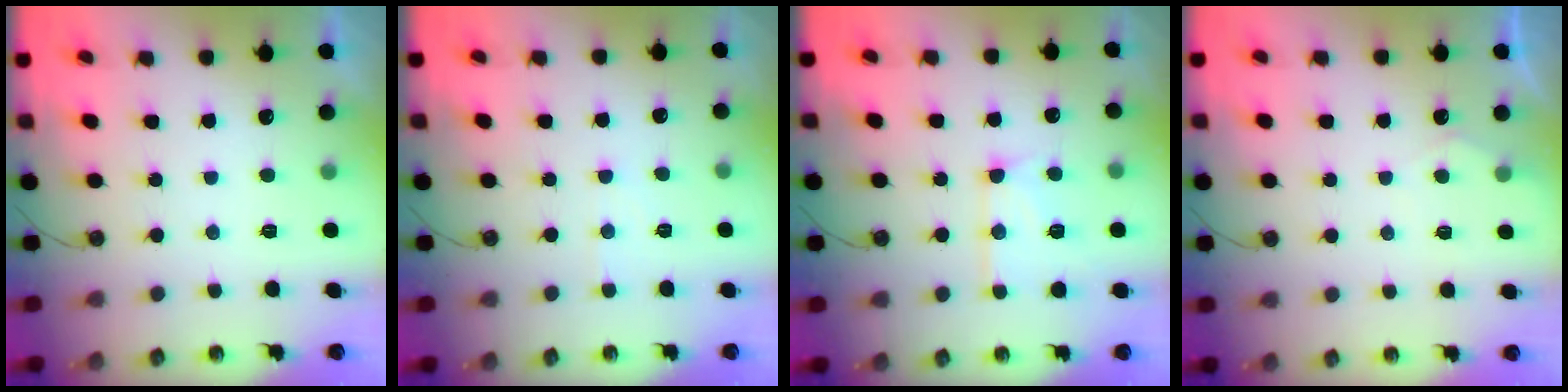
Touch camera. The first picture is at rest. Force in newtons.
{"total": 3.7, "press": 3.7, "slide": 0.5}
{"total": 11.1, "press": 11.1, "slide": 0.8}
{"total": 2.9, "press": 2.9, "slide": 0.4}